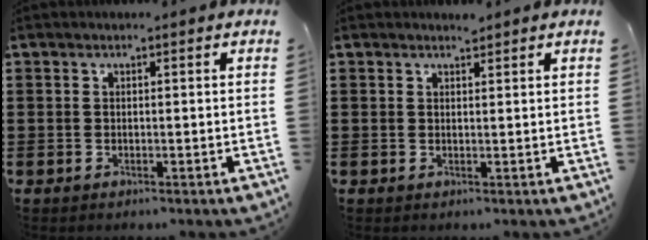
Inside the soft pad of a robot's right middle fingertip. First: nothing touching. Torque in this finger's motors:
{"motor_torque": [-0.03, -0.01, -0.02, -0.01]}